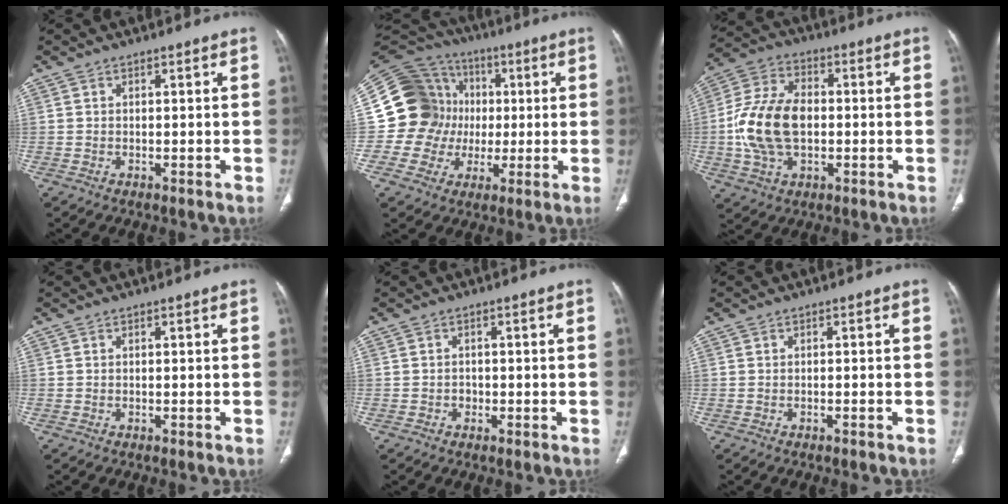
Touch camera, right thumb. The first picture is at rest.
{"total": 18.1, "force": [0.5, 16.9, 6.7], "torque": [-0.088, 0.042, 0.015]}
{"total": 15.1, "force": [-1.1, 9.7, 11.5], "torque": [-0.225, 0.023, -0.017]}
{"total": 0.0}
{"total": 1.1, "force": [-0.4, 1.0, 0.3], "torque": [0.001, 0.005, -0.007]}
{"total": 0.9, "force": [-0.7, 0.0, 0.6], "torque": [-0.015, 0.004, -0.004]}